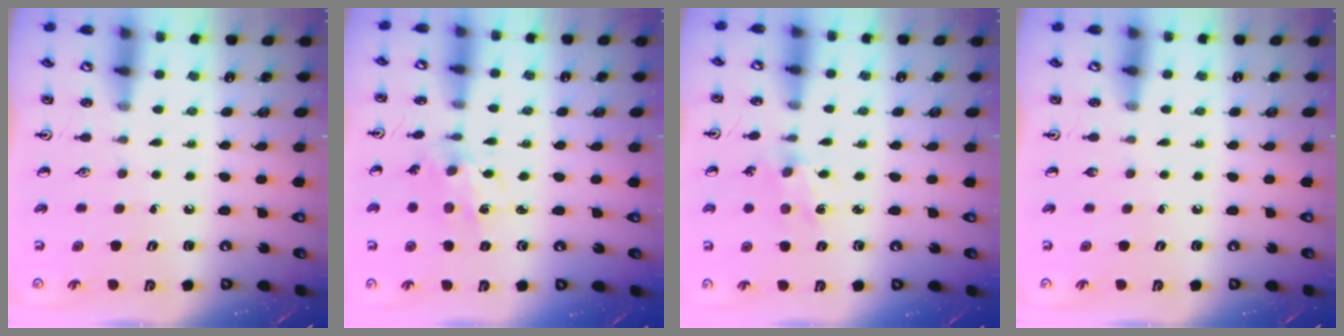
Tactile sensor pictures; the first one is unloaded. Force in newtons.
{"total": 3.7, "press": 3.6, "slide": 1.0}
{"total": 2.9, "press": 2.8, "slide": 0.4}
{"total": 0.0}